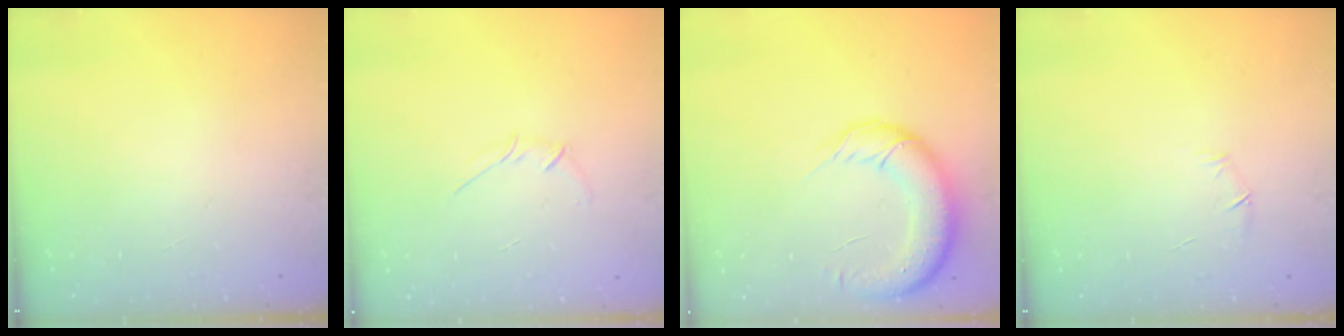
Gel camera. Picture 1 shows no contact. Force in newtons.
{"total": 2.7, "press": 2.6, "slide": 0.8}
{"total": 14.9, "press": 14.5, "slide": 3.5}
{"total": 4.1, "press": 4.0, "slide": 0.9}